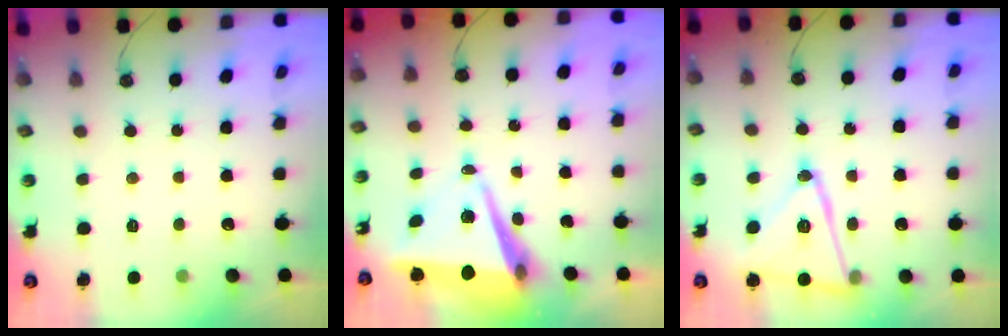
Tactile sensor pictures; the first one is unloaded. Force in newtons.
{"total": 9.8, "press": 8.8, "slide": 4.2}
{"total": 16.1, "press": 15.9, "slide": 2.6}